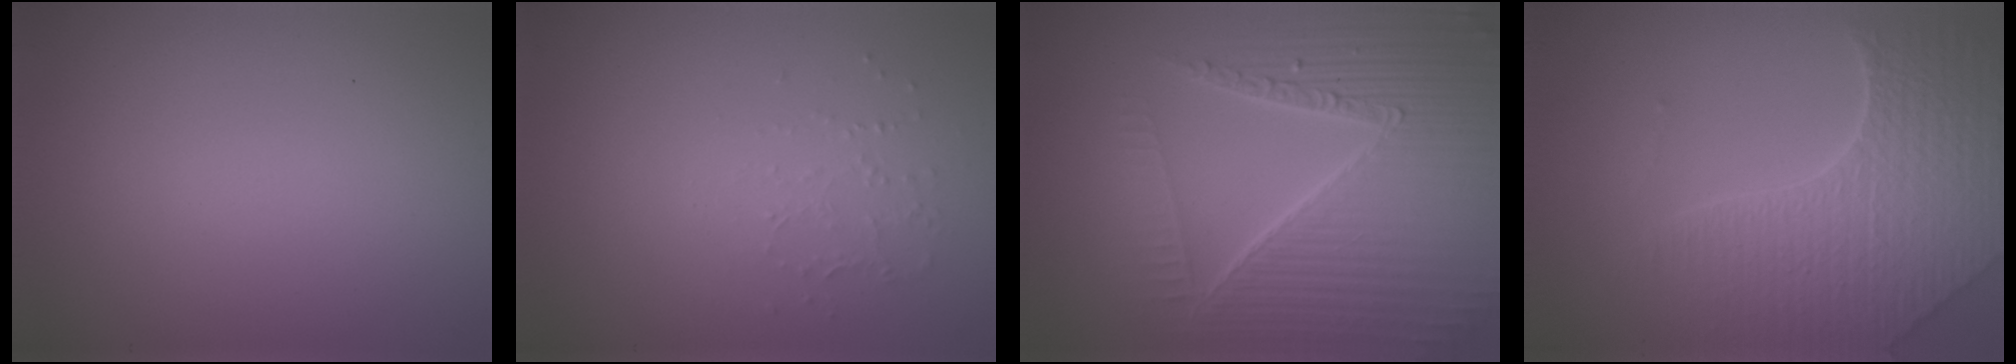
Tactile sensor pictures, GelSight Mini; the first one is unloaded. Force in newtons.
{"total": 0.8, "press": 0.5, "slide": 0.6}
{"total": 8.6, "press": 6.0, "slide": 6.2}
{"total": 7.9, "press": 5.7, "slide": 5.4}